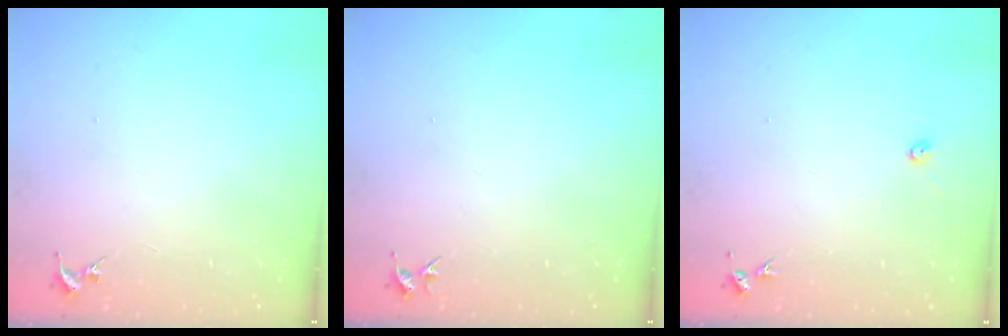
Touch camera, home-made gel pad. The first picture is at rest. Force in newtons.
{"total": 3.3, "press": 3.3, "slide": 0.4}
{"total": 4.1, "press": 4.1, "slide": 0.4}